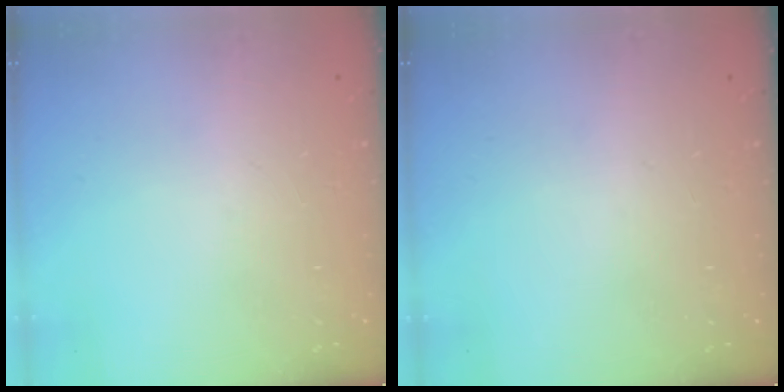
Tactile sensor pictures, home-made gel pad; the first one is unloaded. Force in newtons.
{"total": 0.0}